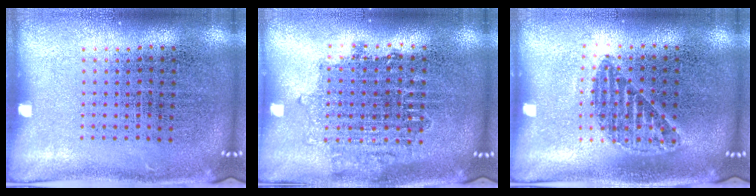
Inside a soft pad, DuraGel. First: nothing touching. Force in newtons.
{"total": 1.6, "press": 1.3, "slide": 0.9}
{"total": 1.1, "press": 1.0, "slide": 0.4}